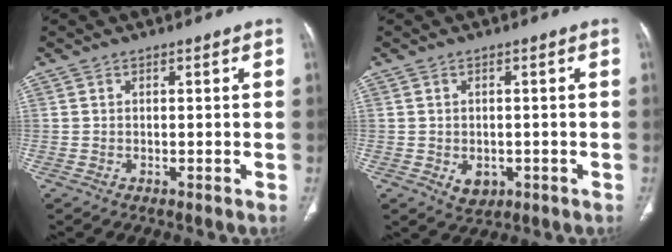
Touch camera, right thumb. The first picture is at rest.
{"total": 3.4, "force": [-1.0, 2.6, 2.1], "torque": [-0.021, 0.000, -0.003]}